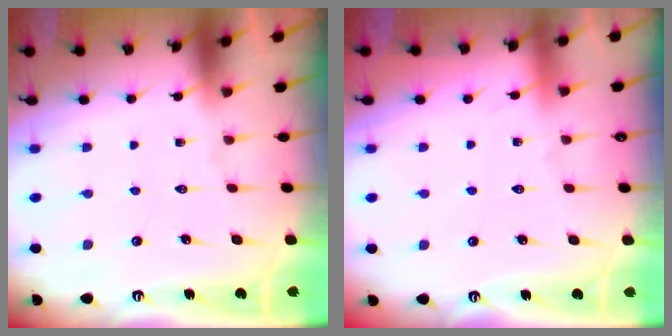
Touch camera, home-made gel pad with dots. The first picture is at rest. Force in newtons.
{"total": 2.1, "press": 2.1, "slide": 0.3}